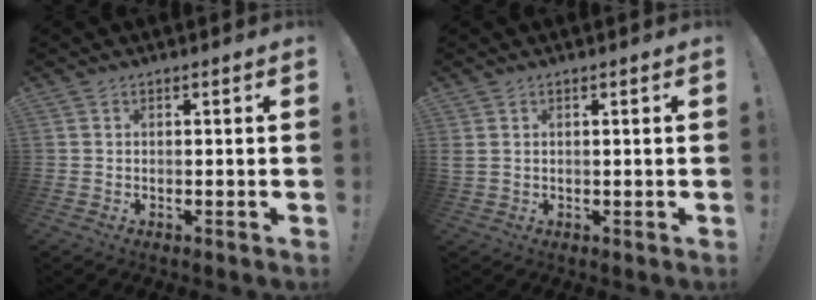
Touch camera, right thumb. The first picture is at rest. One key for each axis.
{"total": 1.5, "fx": 0.7, "fy": 0.8, "fz": 1.1, "tx": -0.028, "ty": 0.005, "tz": 0.015}